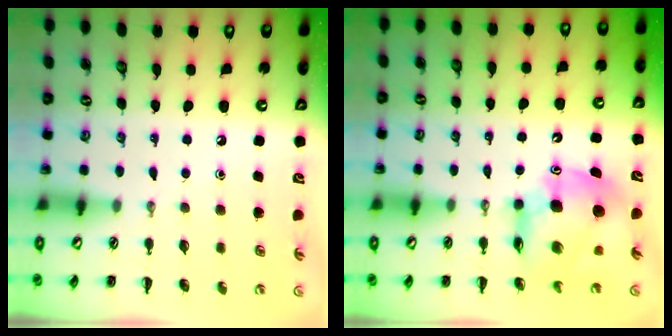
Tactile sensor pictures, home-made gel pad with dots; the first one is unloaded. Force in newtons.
{"total": 9.5, "press": 9.1, "slide": 3.0}